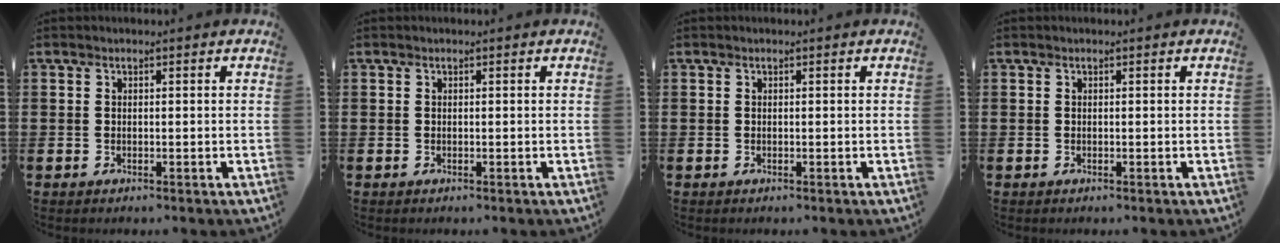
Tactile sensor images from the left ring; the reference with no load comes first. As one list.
[{"total": 0.0}, {"total": 0.0}, {"total": 0.0}]